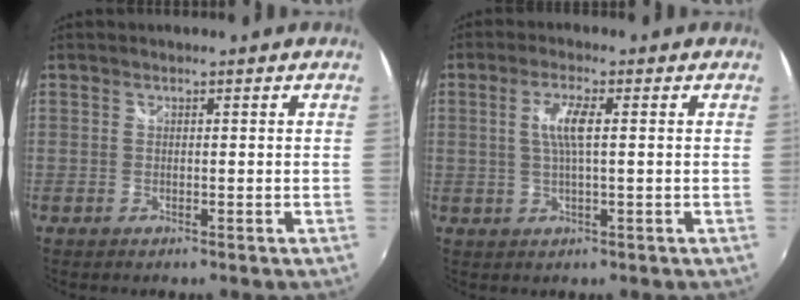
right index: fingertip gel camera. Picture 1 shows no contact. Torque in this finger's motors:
{"motor_torque": [0.88, 0.08, 0.38, 0.10]}